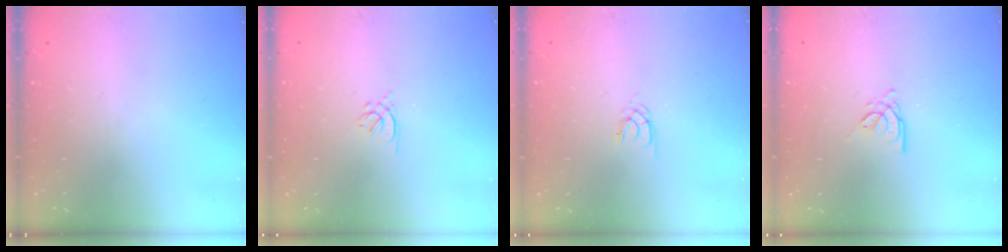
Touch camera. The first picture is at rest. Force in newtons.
{"total": 1.6, "press": 1.5, "slide": 0.5}
{"total": 1.3, "press": 1.2, "slide": 0.3}
{"total": 0.9, "press": 0.8, "slide": 0.2}